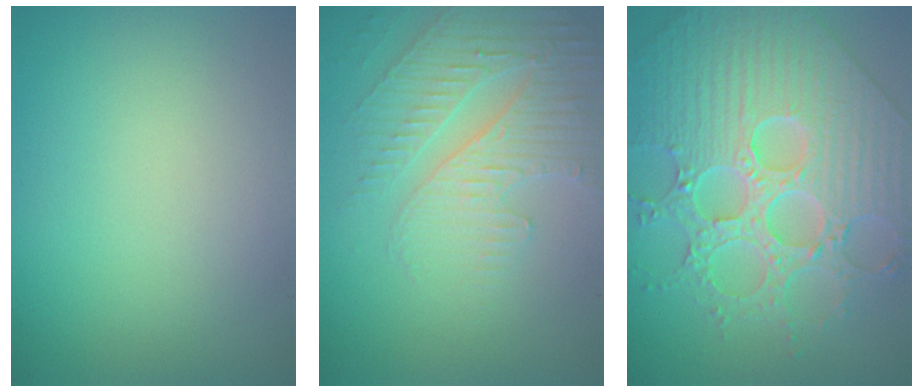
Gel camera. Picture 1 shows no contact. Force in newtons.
{"total": 4.1, "press": 3.9, "slide": 1.3}
{"total": 9.4, "press": 7.1, "slide": 6.1}